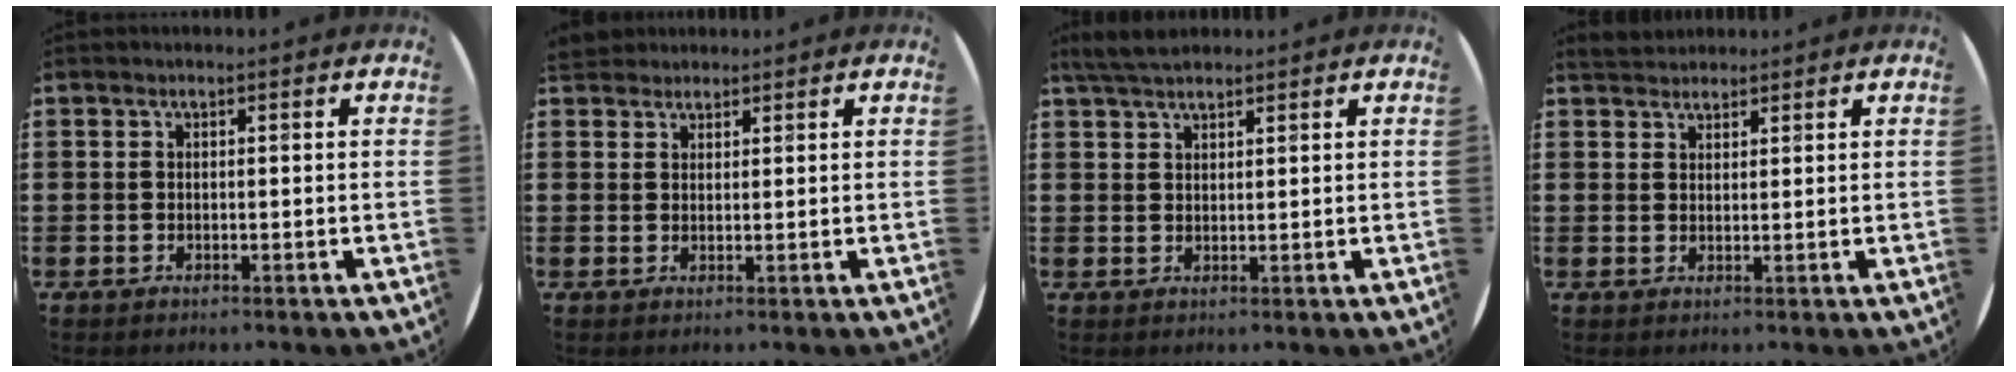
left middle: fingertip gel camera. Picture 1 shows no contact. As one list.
[{"total": 2.2, "force": [2.0, 0.8, 0.0], "torque": [-0.003, 0.006, 0.040]}, {"total": 3.8, "force": [3.3, 1.0, 1.6], "torque": [-0.038, 0.002, 0.061]}, {"total": 2.4, "force": [2.3, 0.7, -0.1], "torque": [-0.001, 0.002, 0.045]}]